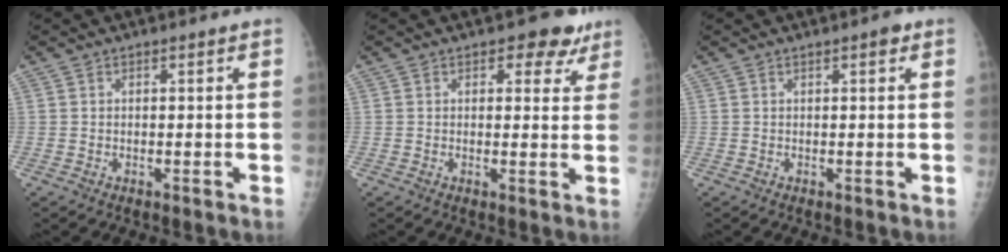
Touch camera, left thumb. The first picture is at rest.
{"total": 5.3, "force": [3.1, 3.3, 2.6], "torque": [0.012, -0.009, 0.031]}
{"total": 1.3, "force": [0.6, 0.4, 1.1], "torque": [-0.013, 0.001, 0.005]}